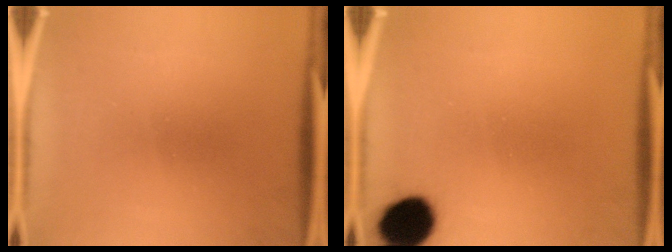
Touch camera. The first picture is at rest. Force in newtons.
{"total": 11.2}